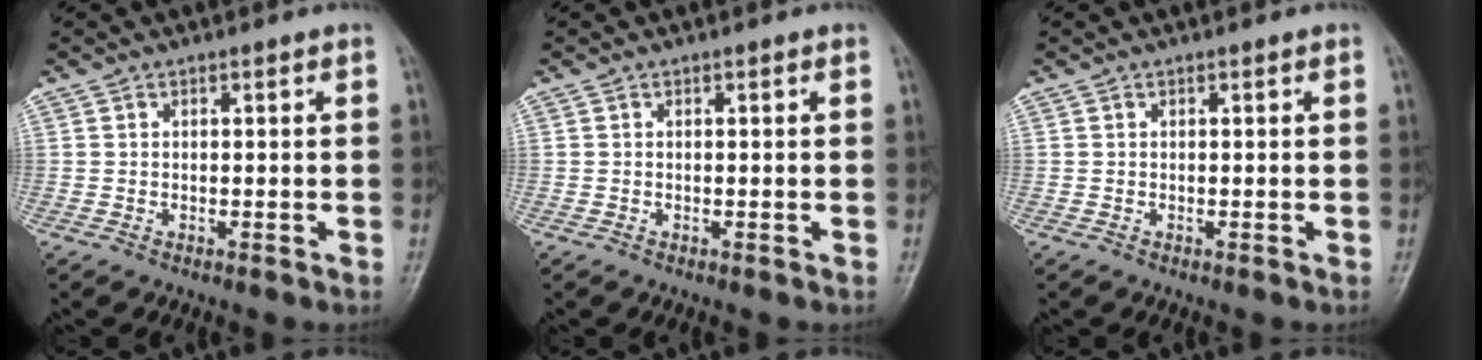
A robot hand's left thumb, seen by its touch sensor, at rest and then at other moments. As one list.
[{"total": 0.0}, {"total": 0.0}]